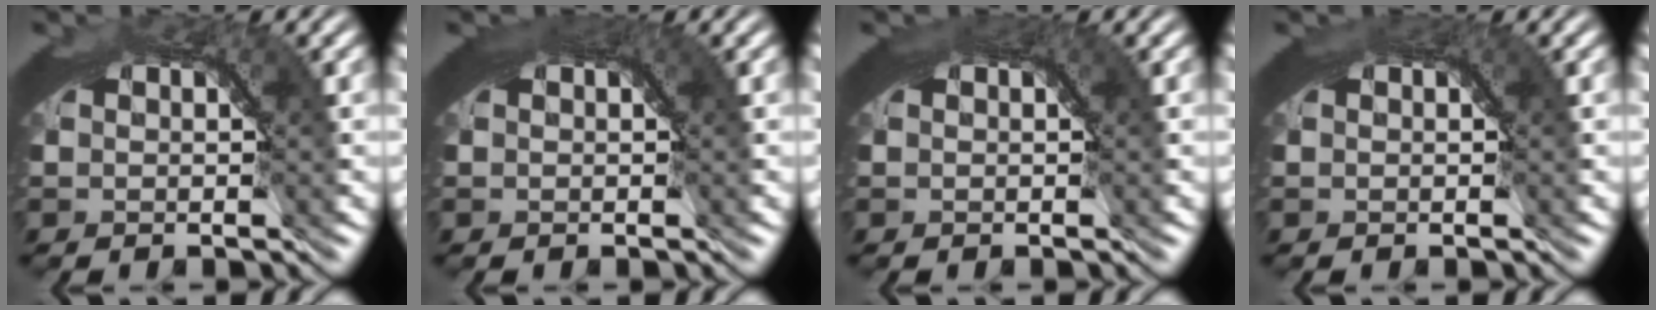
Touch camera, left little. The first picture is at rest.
{"total": 1.6, "force": [0.9, 0.4, 1.3], "torque": [-0.012, 0.004, 0.010]}
{"total": 1.2, "force": [0.6, 0.3, 1.0], "torque": [-0.008, 0.001, 0.007]}
{"total": 0.8, "force": [0.4, 0.2, 0.7], "torque": [-0.006, 0.000, 0.005]}